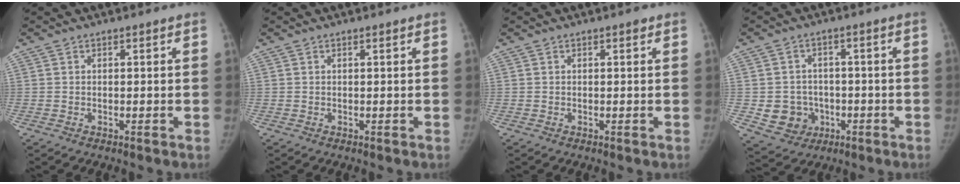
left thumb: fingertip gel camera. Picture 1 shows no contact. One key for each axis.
{"total": 0.0}
{"total": 0.6, "fx": 0.3, "fy": 0.2, "fz": 0.4, "tx": -0.006, "ty": -0.001, "tz": 0.003}
{"total": 7.8, "fx": -1.7, "fy": 7.2, "fz": 2.4, "tx": -0.013, "ty": 0.013, "tz": -0.016}